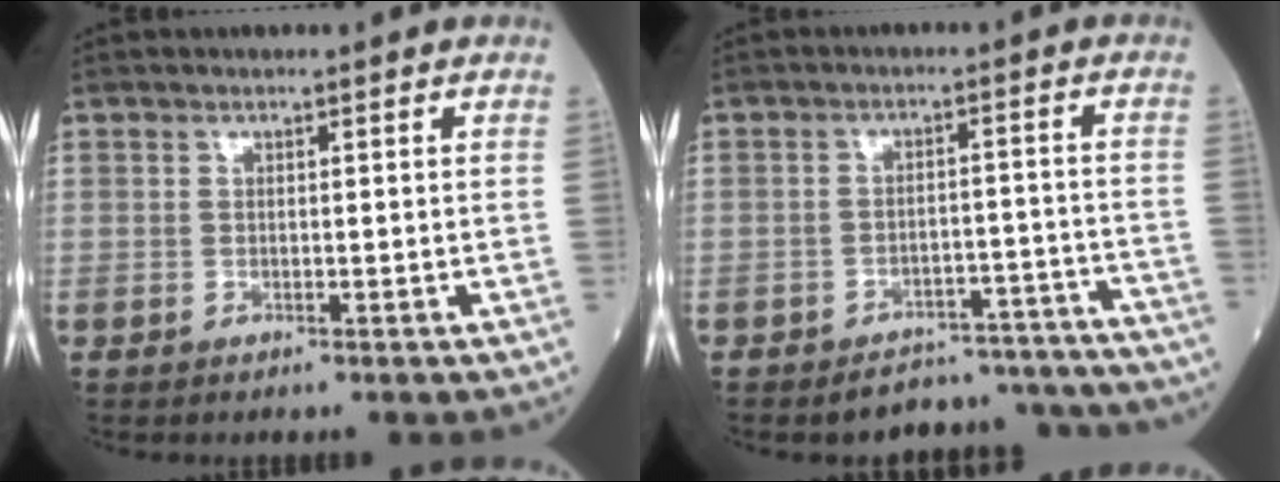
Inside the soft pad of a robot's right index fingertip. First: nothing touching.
{"total": 12.0, "force": [-11.5, 3.0, 0.6], "torque": [0.025, 0.035, -0.137]}